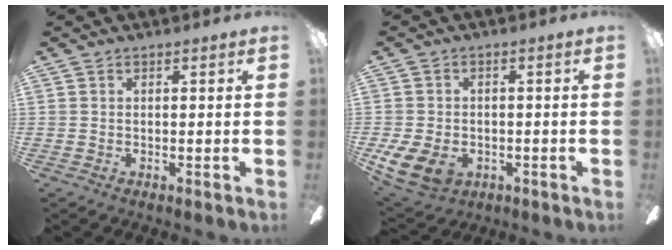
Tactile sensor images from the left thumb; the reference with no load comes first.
{"total": 7.7, "force": [-2.6, 5.7, 4.5], "torque": [-0.119, 0.007, -0.048]}